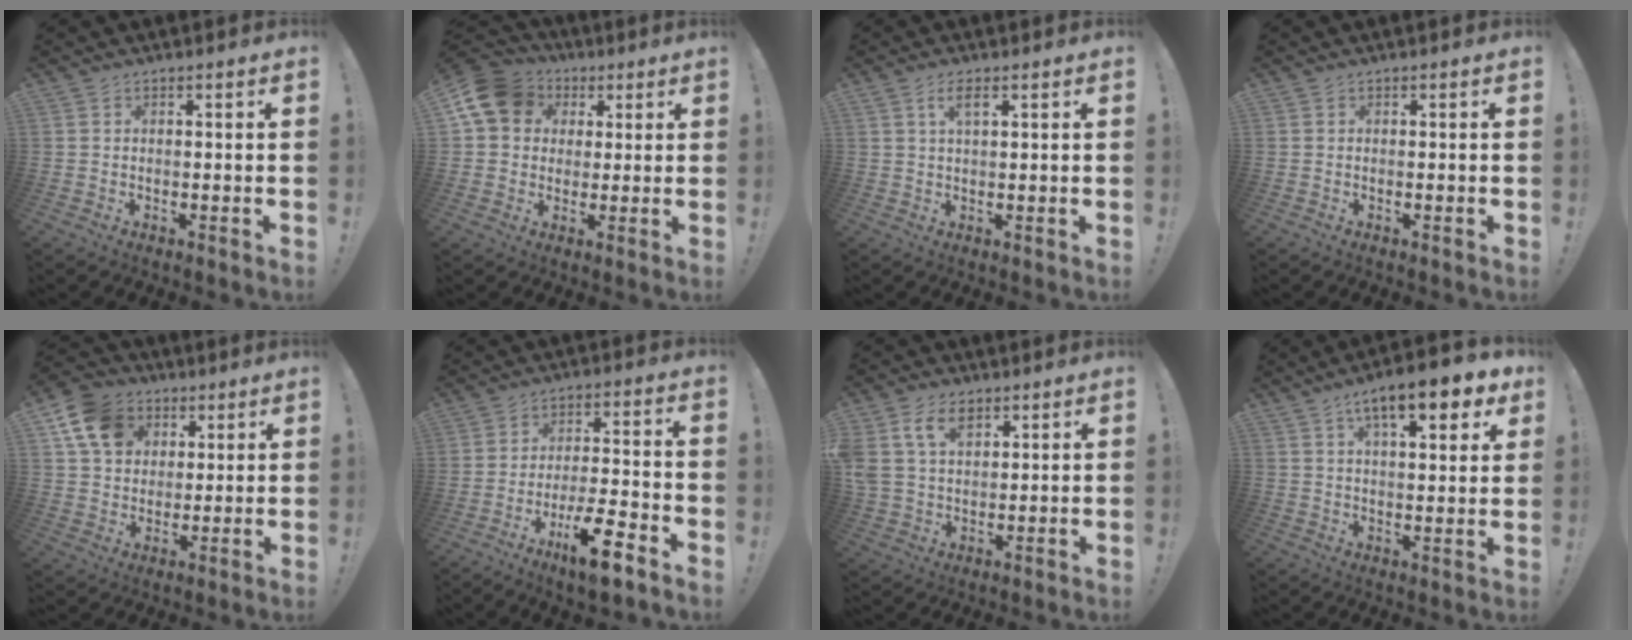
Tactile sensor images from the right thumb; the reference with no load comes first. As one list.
[{"total": 13.5, "force": [4.2, 11.0, 6.5], "torque": [-0.102, -0.007, 0.086]}, {"total": 3.5, "force": [1.8, 0.9, 2.8], "torque": [-0.051, -0.002, 0.030]}, {"total": 0.0}, {"total": 13.4, "force": [5.8, 10.4, 6.0], "torque": [-0.095, -0.019, 0.117]}, {"total": 12.2, "force": [-7.5, 3.0, 9.2], "torque": [-0.150, 0.047, -0.124]}, {"total": 9.7, "force": [5.4, 6.2, 5.2], "torque": [-0.107, -0.011, 0.104]}, {"total": 13.0, "force": [7.0, 3.7, 10.3], "torque": [-0.156, -0.028, 0.108]}]